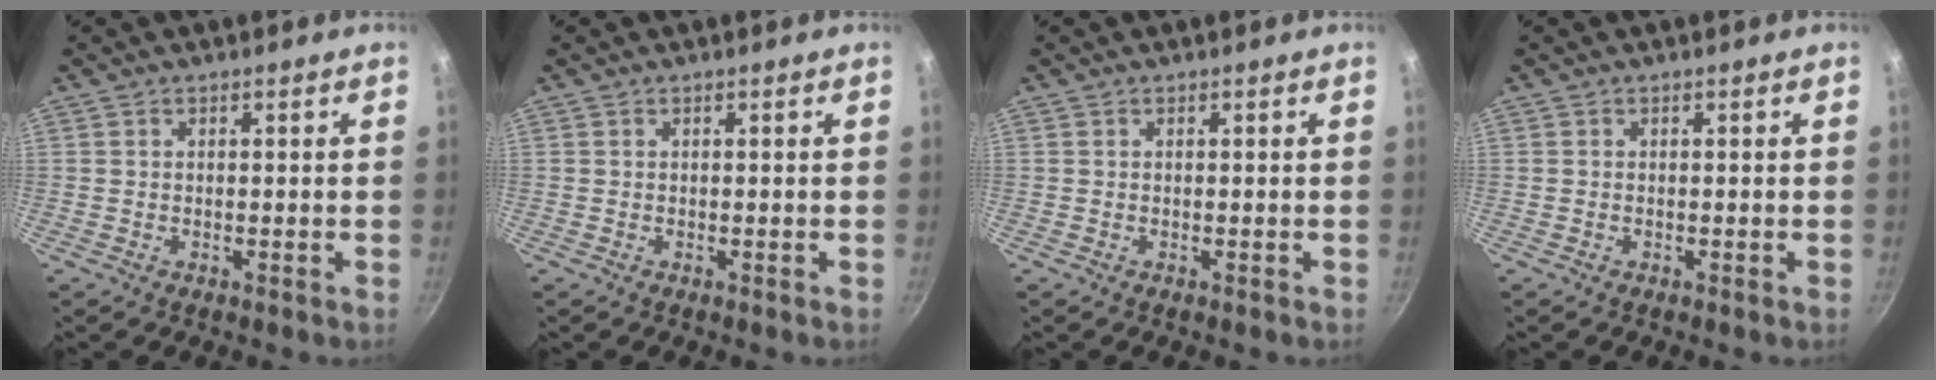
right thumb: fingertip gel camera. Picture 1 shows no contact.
{"total": 0.0}
{"total": 0.0}
{"total": 0.0}